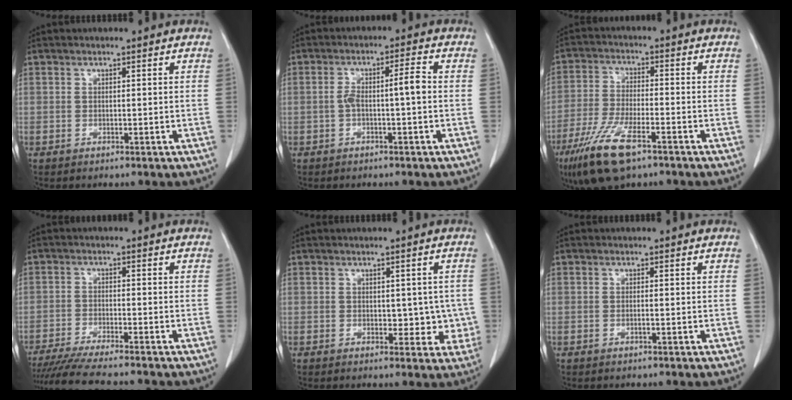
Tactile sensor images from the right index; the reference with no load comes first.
{"total": 4.5, "force": [-0.6, 0.6, 4.4], "torque": [-0.083, 0.018, -0.005]}
{"total": 11.4, "force": [-7.0, 2.8, 8.6], "torque": [-0.176, -0.023, -0.124]}
{"total": 12.0, "force": [-10.6, 0.2, 5.6], "torque": [-0.076, -0.024, -0.164]}
{"total": 4.7, "force": [-0.2, 3.0, 3.6], "torque": [-0.025, 0.010, 0.003]}
{"total": 0.7, "force": [-0.2, 0.0, 0.6], "torque": [-0.014, 0.000, -0.003]}